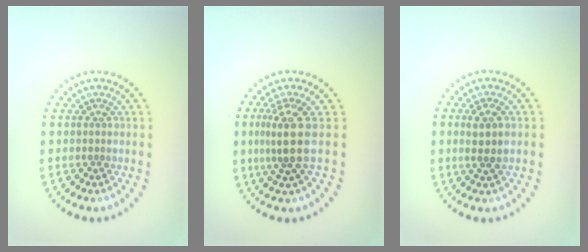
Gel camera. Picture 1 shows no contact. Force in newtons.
{"total": 3.5, "press": 2.6, "slide": 2.4}
{"total": 2.5, "press": 2.3, "slide": 0.8}